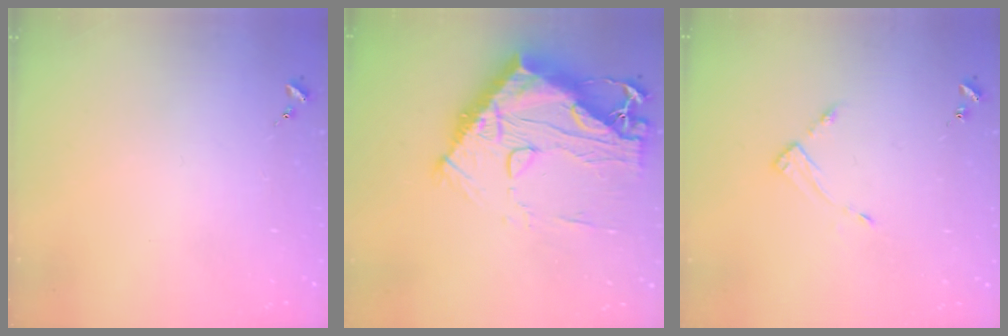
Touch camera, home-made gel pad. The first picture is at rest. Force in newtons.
{"total": 23.2, "press": 23.1, "slide": 2.2}
{"total": 4.6, "press": 4.6, "slide": 0.4}